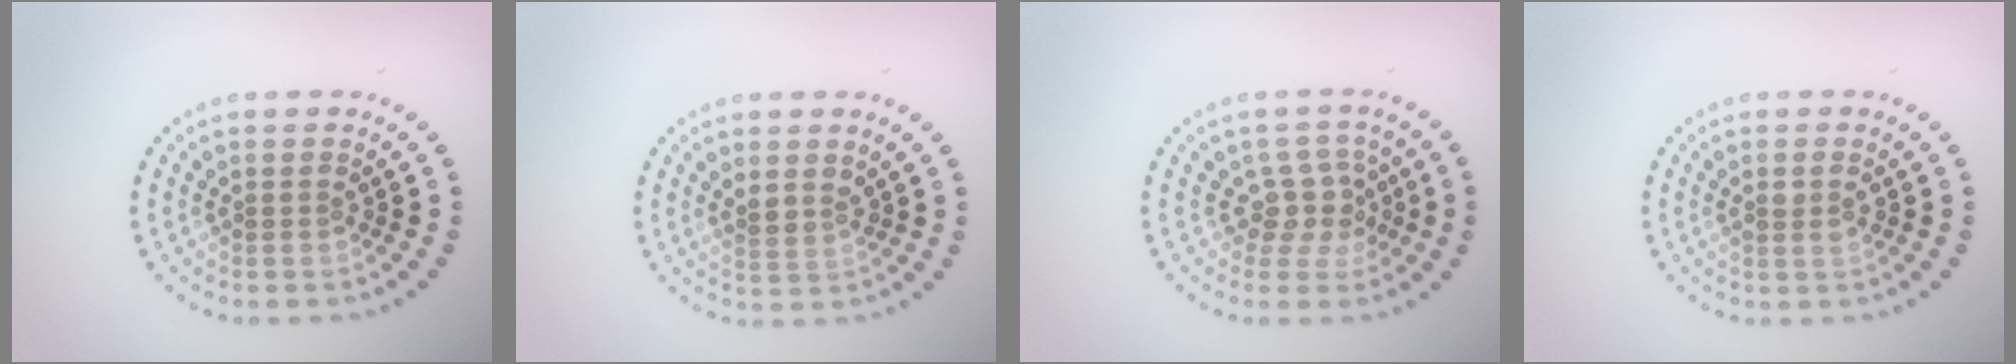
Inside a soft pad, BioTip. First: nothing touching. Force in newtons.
{"total": 1.5, "press": 1.2, "slide": 0.9}
{"total": 2.9, "press": 2.3, "slide": 1.8}
{"total": 1.3, "press": 1.2, "slide": 0.5}